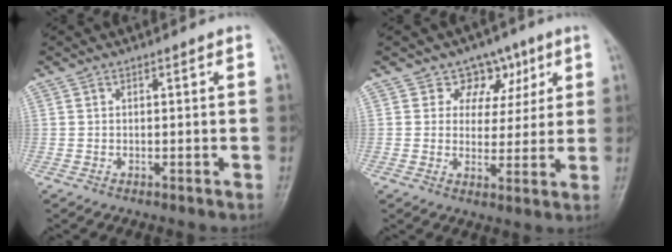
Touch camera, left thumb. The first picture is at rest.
{"total": 7.1, "force": [3.9, 5.8, 1.6], "torque": [0.021, -0.011, 0.057]}